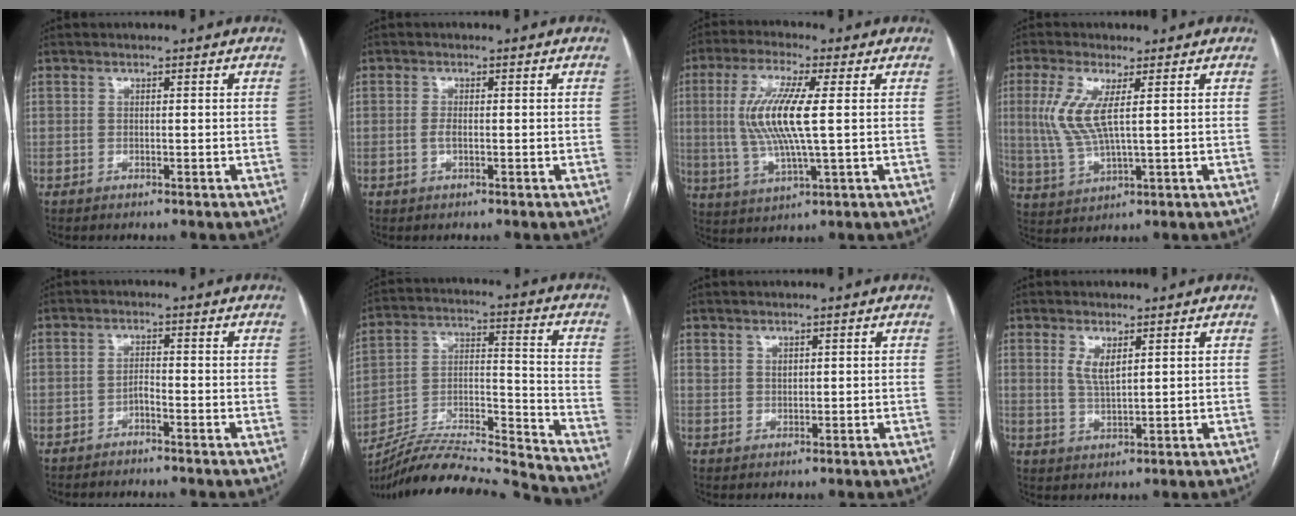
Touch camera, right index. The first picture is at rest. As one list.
[{"total": 1.0, "force": [-0.1, 0.2, 1.0], "torque": [-0.024, 0.001, -0.005]}, {"total": 11.5, "force": [1.2, 1.2, 11.4], "torque": [-0.242, 0.001, 0.023]}, {"total": 7.7, "force": [1.8, 1.6, 7.3], "torque": [-0.180, -0.001, 0.039]}, {"total": 2.4, "force": [-2.0, 0.0, 1.3], "torque": [-0.016, 0.002, -0.034]}, {"total": 21.9, "force": [-20.7, -0.3, 7.0], "torque": [-0.144, 0.009, -0.340]}, {"total": 1.7, "force": [1.4, 0.9, 0.2], "torque": [-0.008, 0.006, 0.026]}, {"total": 3.4, "force": [1.6, 0.8, 2.9], "torque": [-0.061, -0.007, 0.036]}]